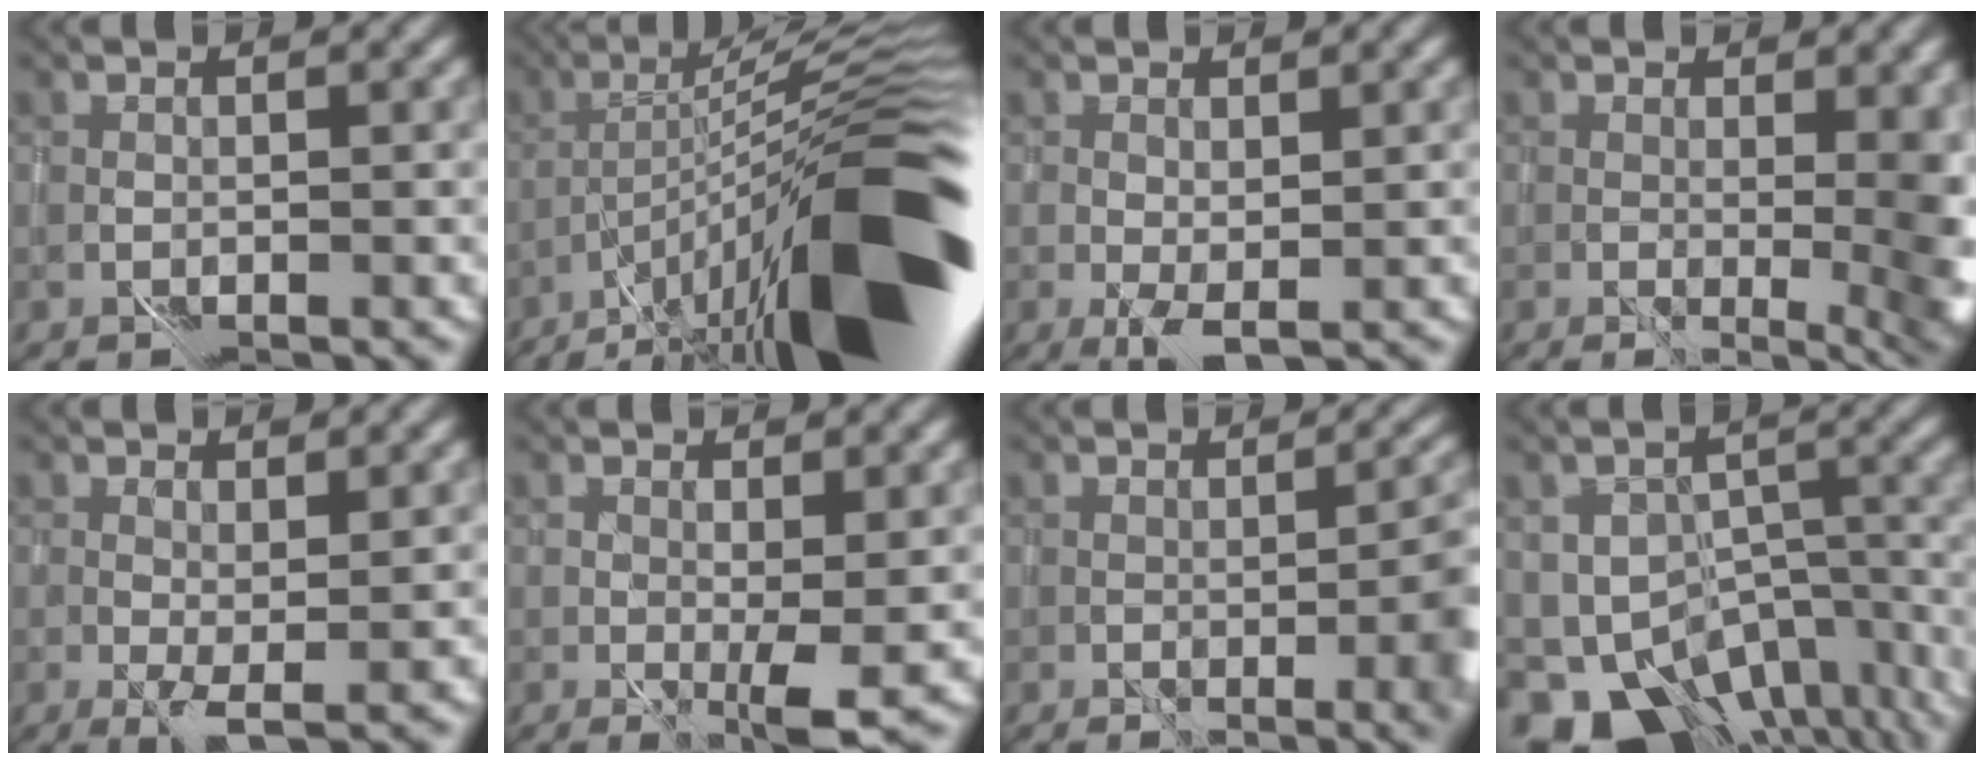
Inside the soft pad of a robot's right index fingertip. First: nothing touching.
{"total": 15.8, "force": [-7.1, 3.1, 13.7], "torque": [-0.202, 0.032, -0.111]}
{"total": 1.6, "force": [0.5, 0.3, 1.4], "torque": [-0.029, 0.002, 0.011]}
{"total": 8.1, "force": [1.0, 3.2, 7.4], "torque": [-0.043, 0.004, 0.027]}
{"total": 1.8, "force": [1.0, 0.0, 1.5], "torque": [-0.030, 0.003, 0.020]}
{"total": 2.3, "force": [0.9, 0.1, 2.1], "torque": [-0.041, 0.000, 0.018]}
{"total": 6.3, "force": [-0.7, 2.1, 6.0], "torque": [-0.055, 0.002, 0.007]}
{"total": 13.6, "force": [-8.2, 8.8, 6.3], "torque": [-0.118, -0.030, -0.074]}